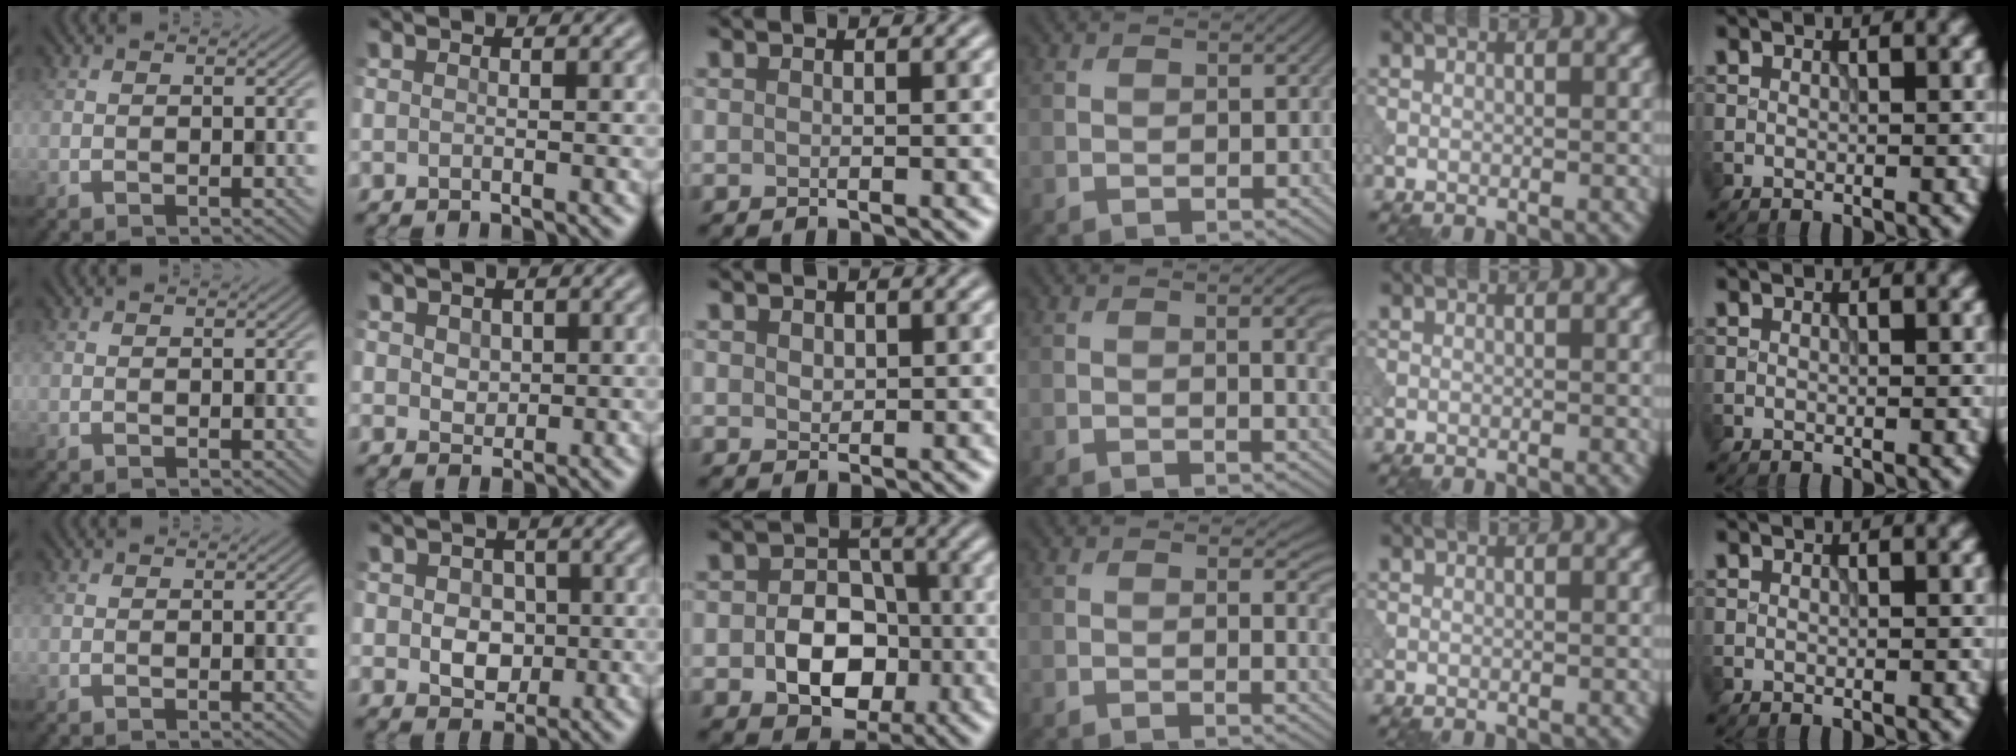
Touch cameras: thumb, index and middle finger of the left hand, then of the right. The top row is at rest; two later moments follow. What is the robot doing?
{"motion": "dispense", "object": "syringe"}